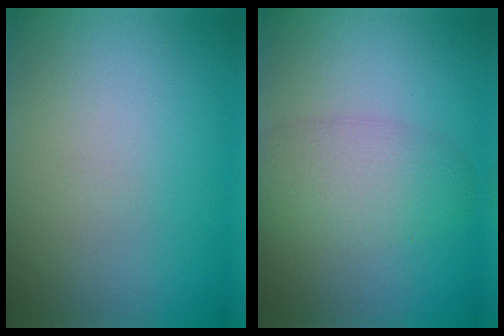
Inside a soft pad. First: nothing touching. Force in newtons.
{"total": 4.0, "press": 4.0, "slide": 0.1}